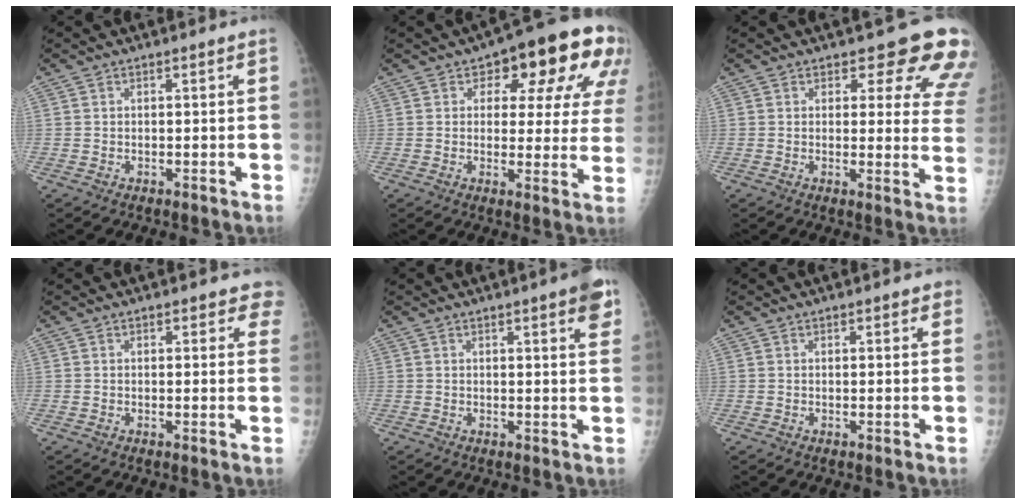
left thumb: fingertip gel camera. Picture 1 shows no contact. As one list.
[{"total": 16.5, "force": [7.1, 8.4, 12.2], "torque": [-0.095, -0.001, 0.085]}, {"total": 12.5, "force": [9.6, 5.2, 6.2], "torque": [-0.017, -0.056, 0.083]}, {"total": 3.2, "force": [2.5, 1.6, 1.2], "torque": [0.023, -0.006, 0.018]}, {"total": 4.8, "force": [2.6, 0.7, 4.0], "torque": [-0.042, -0.007, 0.028]}, {"total": 1.2, "force": [0.8, 0.5, 0.7], "torque": [-0.001, -0.001, 0.007]}]